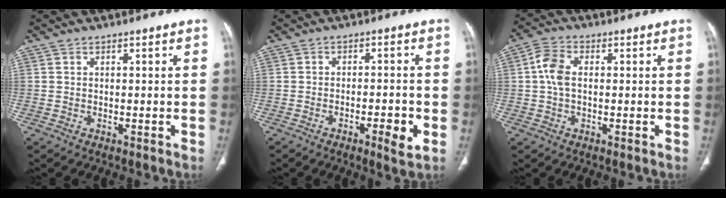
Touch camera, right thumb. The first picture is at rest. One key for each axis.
{"total": 7.1, "fx": -3.0, "fy": 2.1, "fz": 6.1, "tx": -0.087, "ty": 0.017, "tz": -0.041}
{"total": 5.4, "fx": 0.4, "fy": 3.2, "fz": 4.2, "tx": -0.096, "ty": 0.013, "tz": 0.003}